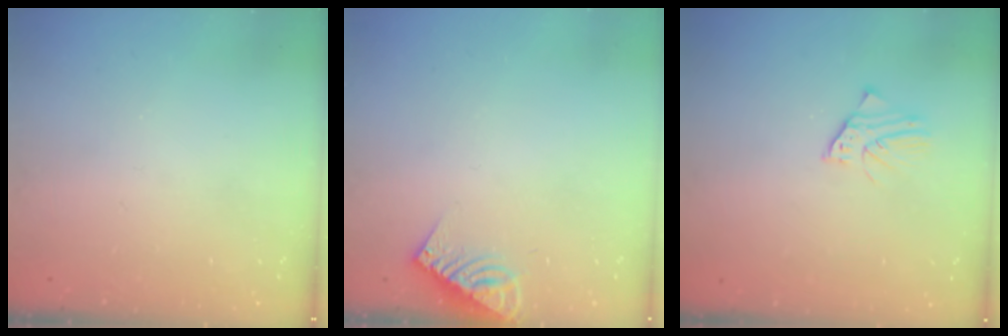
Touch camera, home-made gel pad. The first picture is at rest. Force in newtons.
{"total": 8.2, "press": 8.1, "slide": 0.4}
{"total": 1.6, "press": 1.6, "slide": 0.3}